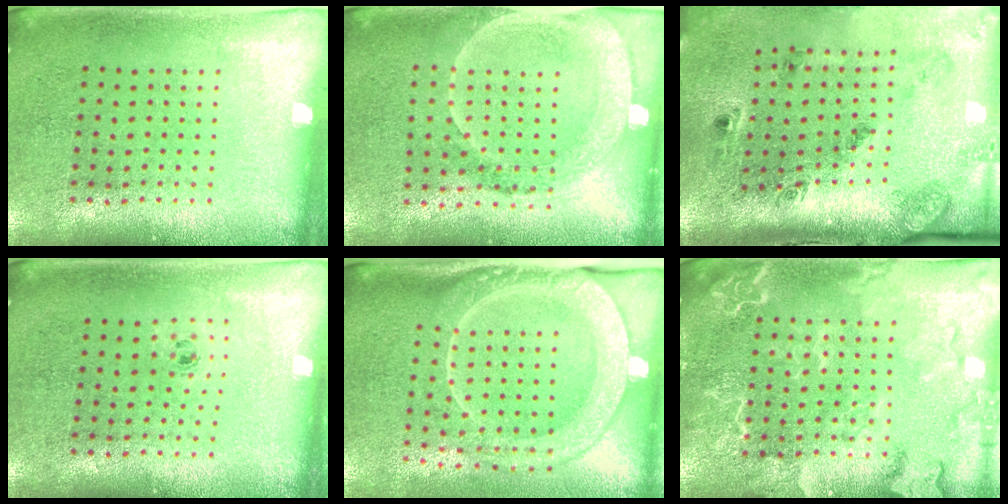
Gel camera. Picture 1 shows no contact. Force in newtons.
{"total": 1.9, "press": 1.6, "slide": 0.9}
{"total": 2.4, "press": 1.7, "slide": 1.8}
{"total": 0.6, "press": 0.3, "slide": 0.5}
{"total": 2.5, "press": 2.0, "slide": 1.5}
{"total": 2.3, "press": 2.3, "slide": 0.2}